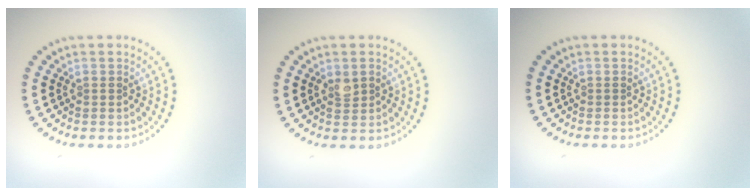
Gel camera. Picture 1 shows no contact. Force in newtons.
{"total": 1.3, "press": 1.3, "slide": 0.0}
{"total": 0.0}